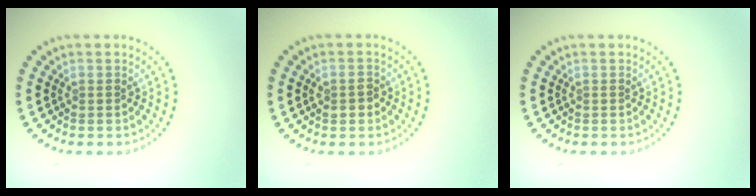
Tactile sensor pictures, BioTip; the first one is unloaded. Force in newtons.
{"total": 1.5, "press": 1.5, "slide": 0.1}
{"total": 0.0}